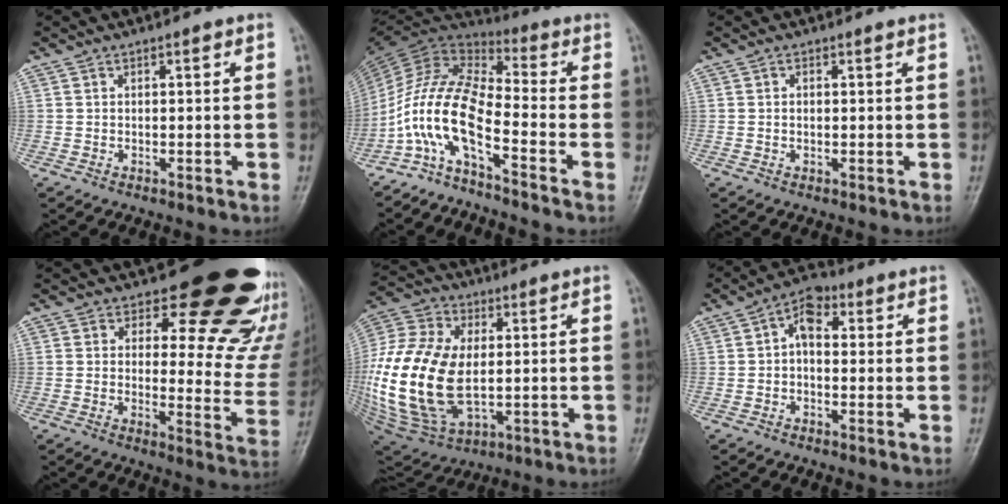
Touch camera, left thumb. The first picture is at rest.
{"total": 11.6, "force": [-6.0, 3.1, 9.5], "torque": [-0.206, 0.070, -0.133]}
{"total": 0.9, "force": [0.2, 0.4, 0.7], "torque": [-0.014, 0.003, 0.005]}
{"total": 20.9, "force": [16.5, 8.6, 9.5], "torque": [-0.071, -0.129, 0.186]}
{"total": 26.1, "force": [0.0, 15.3, 21.1], "torque": [-0.471, -0.017, 0.015]}
{"total": 6.0, "force": [1.4, 3.9, 4.3], "torque": [-0.055, 0.016, 0.011]}